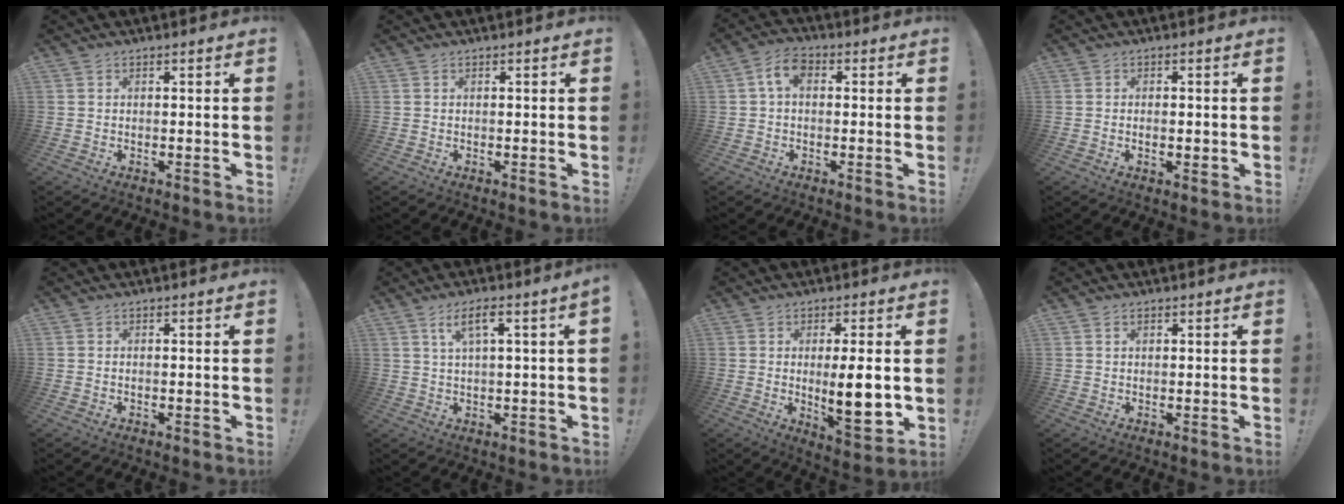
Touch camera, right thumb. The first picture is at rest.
{"total": 0.0}
{"total": 6.0, "force": [0.9, 3.7, 4.7], "torque": [-0.087, 0.014, 0.020]}
{"total": 1.6, "force": [-0.1, 0.7, 1.5], "torque": [-0.010, -0.004, -0.004]}
{"total": 0.0}
{"total": 5.3, "force": [1.6, 0.5, 5.1], "torque": [-0.090, 0.003, 0.023]}
{"total": 11.9, "force": [0.1, 3.1, 11.5], "torque": [-0.178, -0.015, 0.000]}
{"total": 0.9, "force": [0.4, 0.6, 0.5], "torque": [-0.011, 0.003, 0.008]}